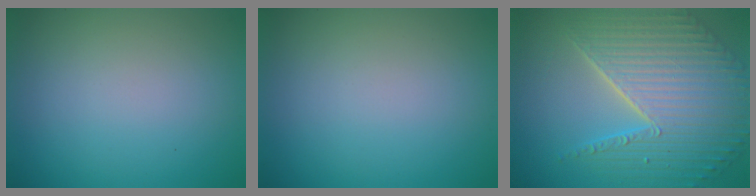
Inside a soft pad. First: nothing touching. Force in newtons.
{"total": 0.0}
{"total": 7.6, "press": 5.8, "slide": 4.9}